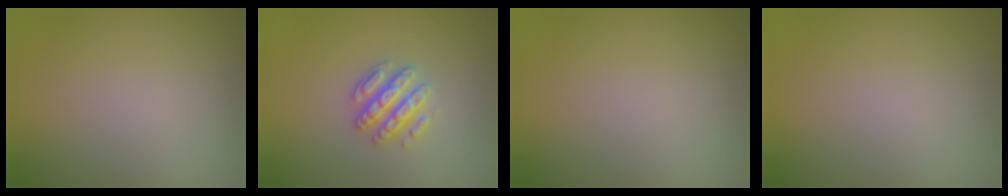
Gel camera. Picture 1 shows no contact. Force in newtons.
{"total": 2.8, "press": 2.7, "slide": 0.8}
{"total": 0.0}
{"total": 0.0}